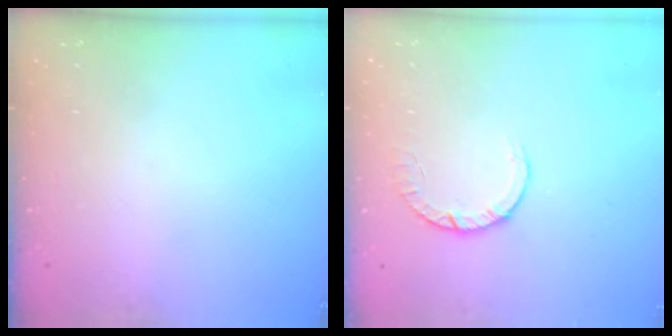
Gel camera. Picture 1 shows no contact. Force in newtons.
{"total": 2.8, "press": 2.8, "slide": 0.4}